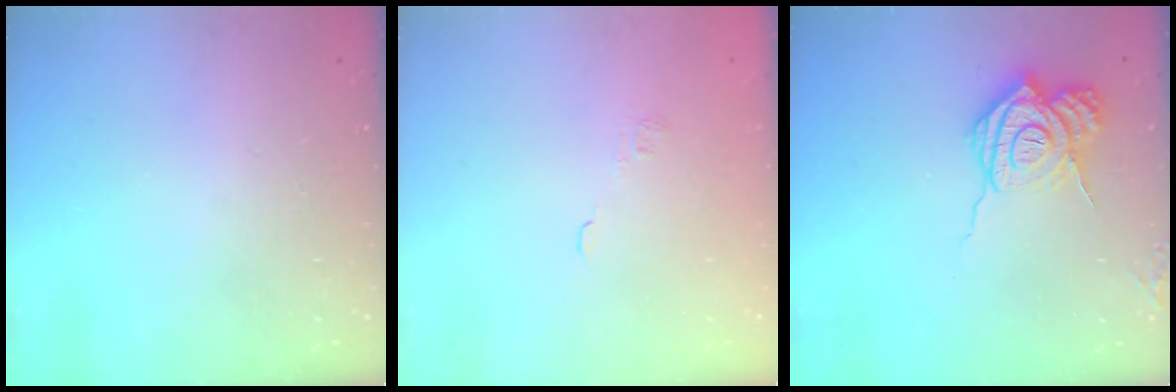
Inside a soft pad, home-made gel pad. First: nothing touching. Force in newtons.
{"total": 2.0, "press": 1.5, "slide": 1.3}
{"total": 15.4, "press": 15.3, "slide": 1.5}